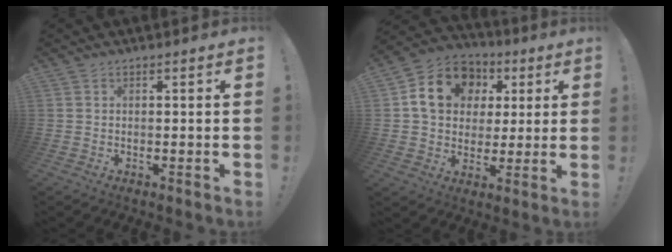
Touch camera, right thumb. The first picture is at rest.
{"total": 15.7, "force": [4.9, 12.7, 7.9], "torque": [-0.120, -0.004, 0.102]}